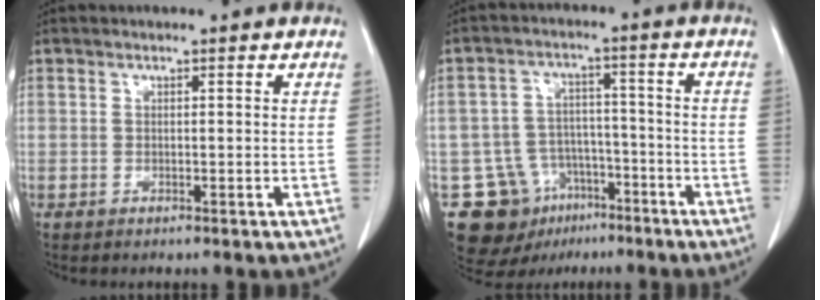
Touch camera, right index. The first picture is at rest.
{"total": 11.8, "force": [-6.6, 9.1, 3.5], "torque": [-0.059, 0.039, -0.095]}